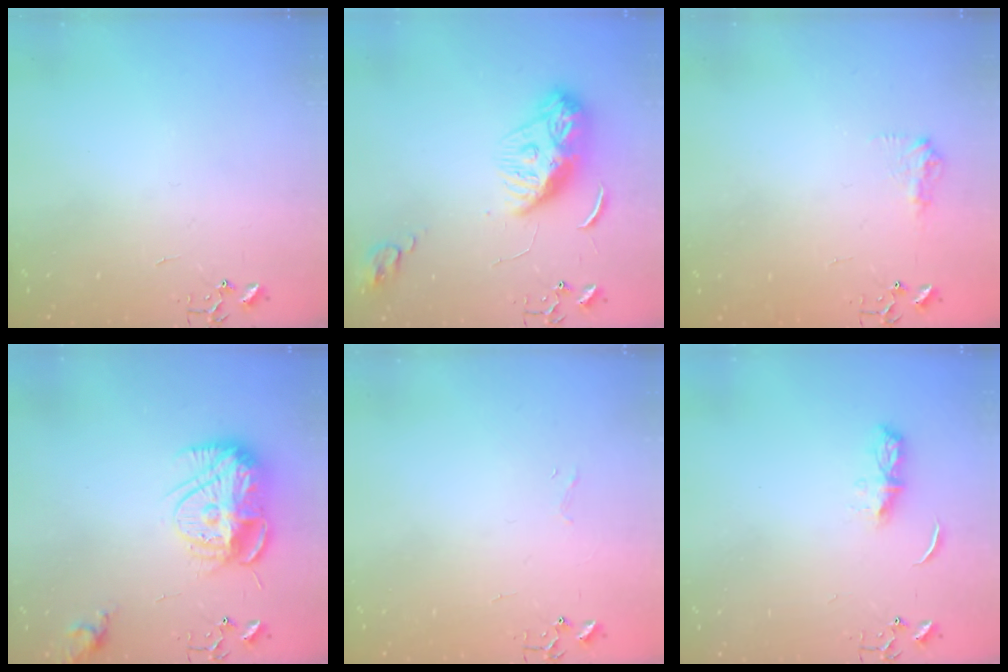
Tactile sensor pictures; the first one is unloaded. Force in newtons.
{"total": 11.9, "press": 11.9, "slide": 0.9}
{"total": 7.9, "press": 7.9, "slide": 0.3}
{"total": 15.7, "press": 15.7, "slide": 1.0}
{"total": 3.4, "press": 3.4, "slide": 0.3}
{"total": 6.1, "press": 6.0, "slide": 0.7}